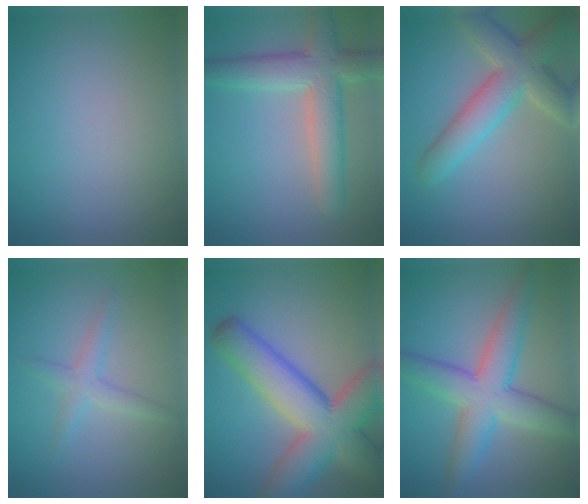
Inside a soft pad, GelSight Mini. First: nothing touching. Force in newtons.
{"total": 6.0, "press": 6.0, "slide": 0.5}
{"total": 6.1, "press": 6.1, "slide": 0.4}
{"total": 2.0, "press": 2.0, "slide": 0.1}
{"total": 10.8, "press": 10.8, "slide": 0.6}
{"total": 6.8, "press": 6.8, "slide": 0.3}